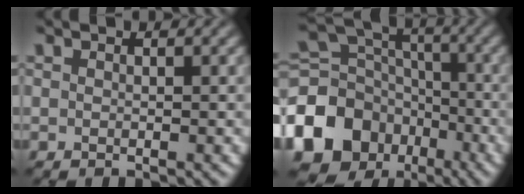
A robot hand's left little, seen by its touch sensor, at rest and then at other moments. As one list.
[{"total": 14.0, "force": [-6.6, 11.0, 5.5], "torque": [-0.152, -0.020, -0.121]}]